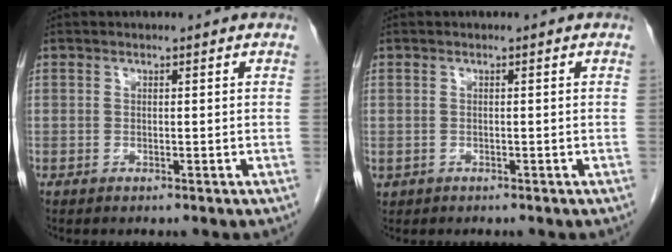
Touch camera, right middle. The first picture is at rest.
{"total": 0.9, "force": [-0.4, 0.8, 0.1], "torque": [-0.009, 0.004, 0.000]}